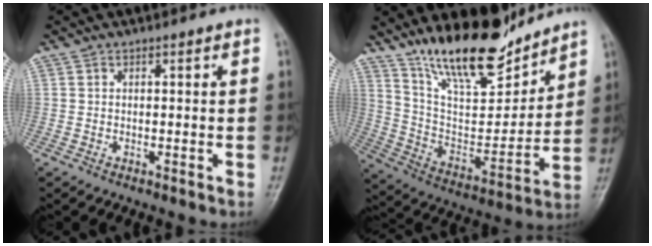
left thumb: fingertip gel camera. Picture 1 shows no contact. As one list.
[{"total": 18.7, "force": [15.2, 5.7, 9.3], "torque": [-0.111, -0.098, 0.272]}]